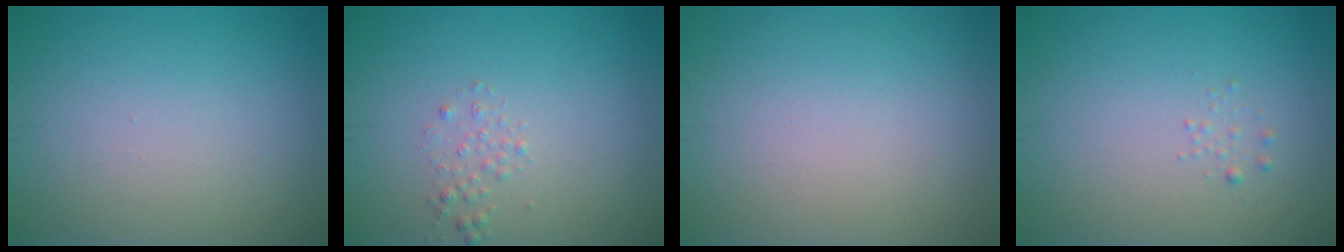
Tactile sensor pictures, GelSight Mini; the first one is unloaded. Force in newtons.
{"total": 0.9, "press": 0.9, "slide": 0.1}
{"total": 0.0}
{"total": 0.6, "press": 0.6, "slide": 0.0}